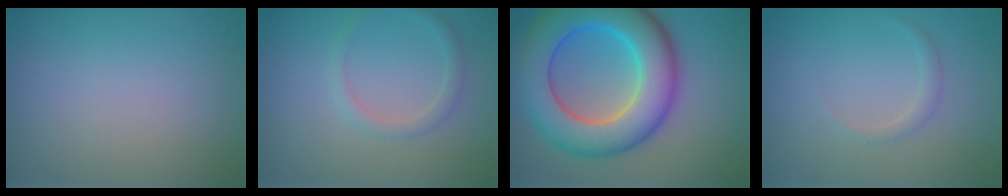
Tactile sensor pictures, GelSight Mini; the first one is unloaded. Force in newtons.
{"total": 1.5, "press": 1.5, "slide": 0.0}
{"total": 11.6, "press": 11.6, "slide": 0.3}
{"total": 0.9, "press": 0.9, "slide": 0.1}